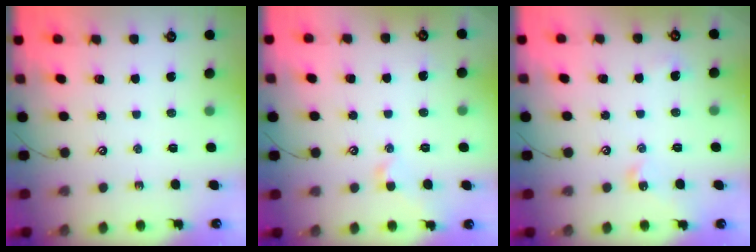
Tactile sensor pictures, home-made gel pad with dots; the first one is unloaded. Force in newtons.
{"total": 2.7, "press": 2.6, "slide": 0.7}
{"total": 4.8, "press": 4.7, "slide": 0.7}